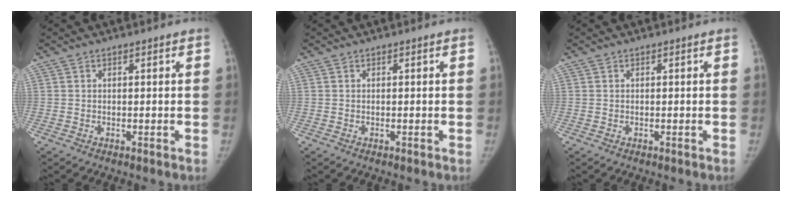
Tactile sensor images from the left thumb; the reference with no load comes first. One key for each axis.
{"total": 0.0}
{"total": 0.0}